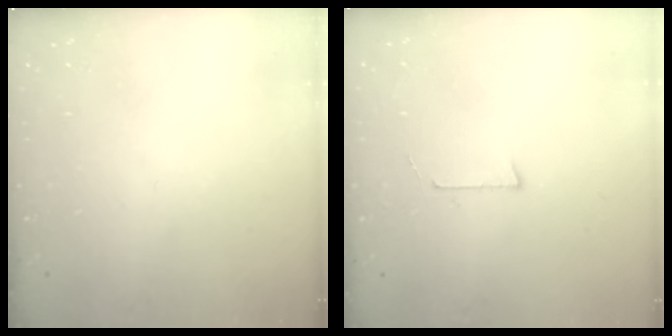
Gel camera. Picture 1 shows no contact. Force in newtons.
{"total": 3.2, "press": 3.2, "slide": 0.2}